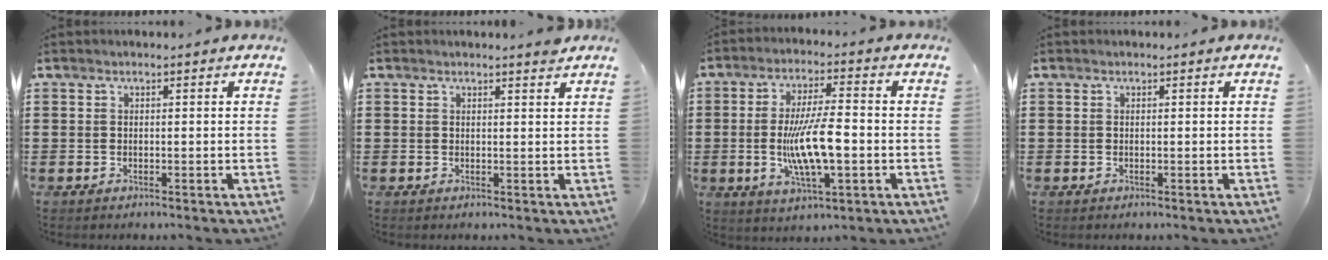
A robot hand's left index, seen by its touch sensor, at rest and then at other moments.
{"total": 1.4, "force": [1.3, -0.1, 0.6], "torque": [-0.006, -0.005, 0.023]}
{"total": 9.9, "force": [-1.7, 2.9, 9.3], "torque": [-0.182, -0.002, -0.032]}
{"total": 0.0}